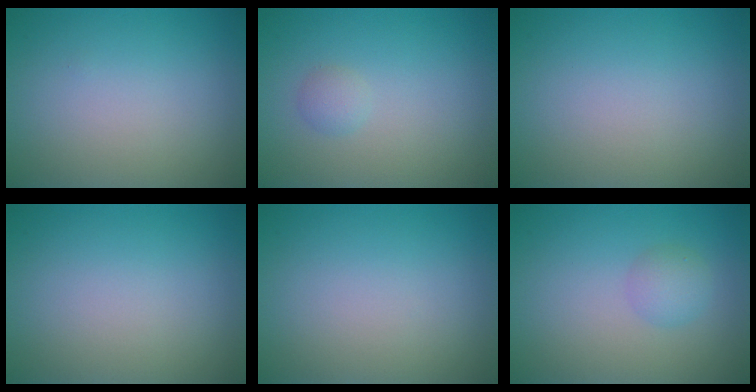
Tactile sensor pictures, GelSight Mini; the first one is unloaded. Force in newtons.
{"total": 1.0, "press": 1.0, "slide": 0.1}
{"total": 0.0}
{"total": 0.0}
{"total": 0.0}
{"total": 1.7, "press": 1.7, "slide": 0.1}